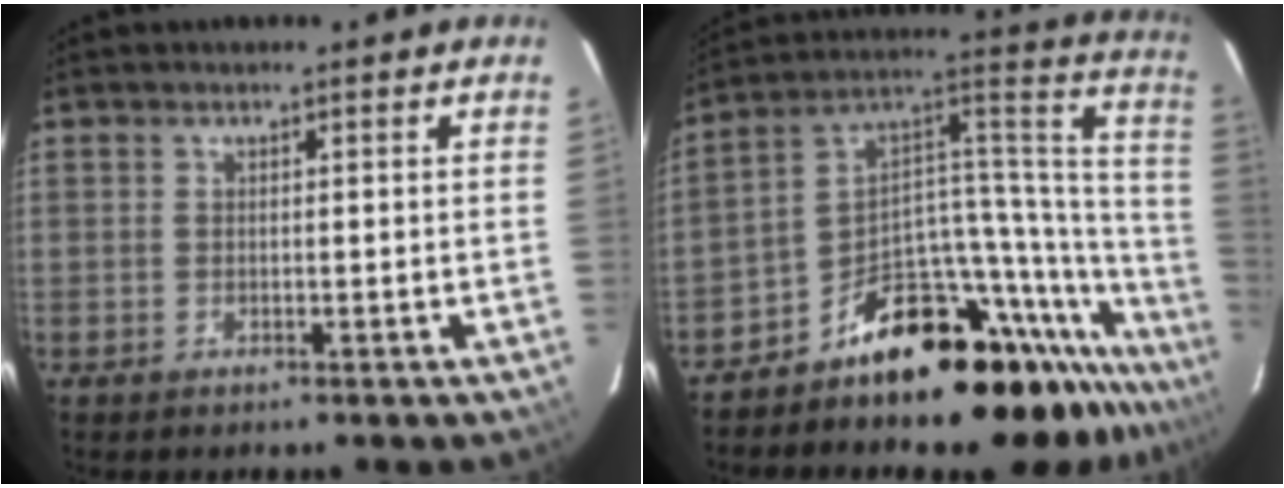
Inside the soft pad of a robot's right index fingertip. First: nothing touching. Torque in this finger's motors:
{"motor_torque": [1.13, -1.01, 0.24, 0.00]}